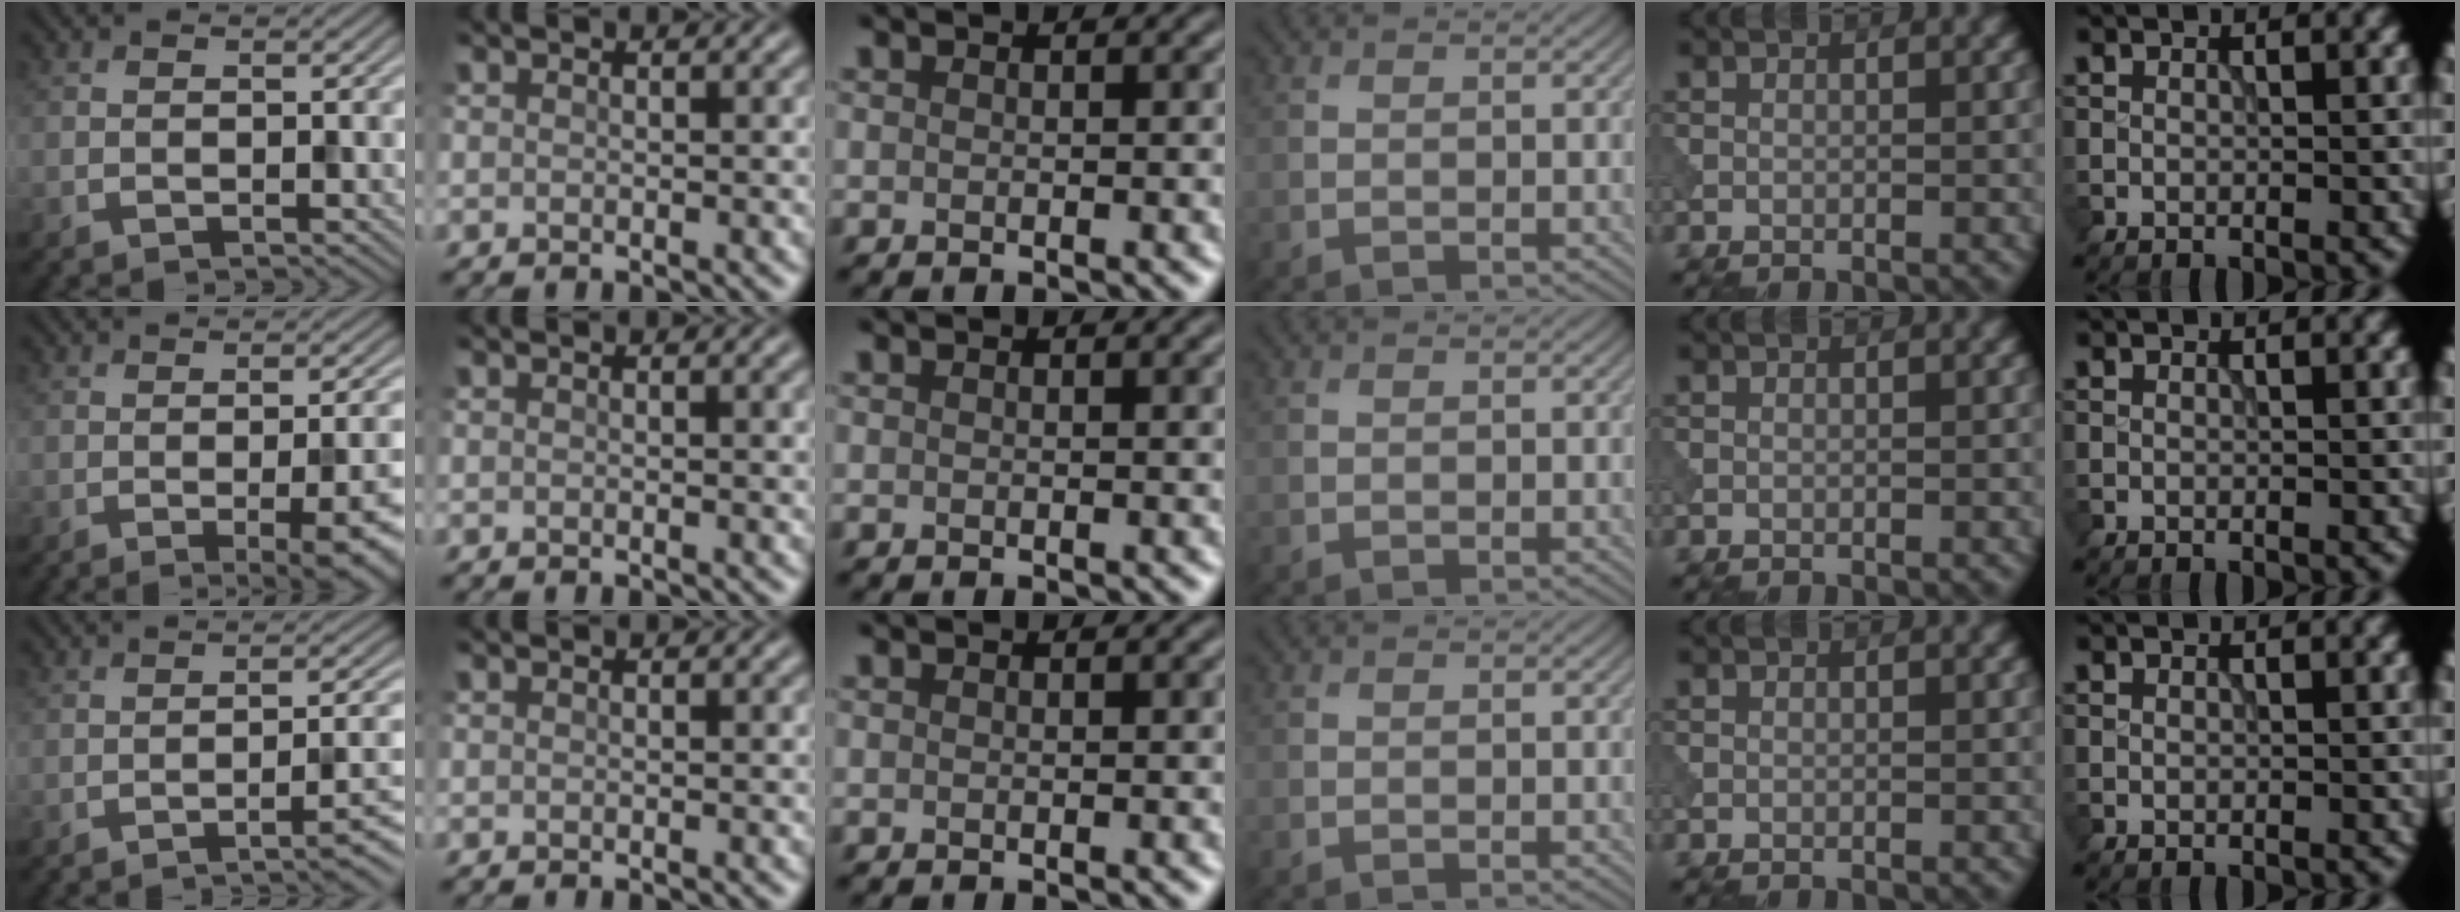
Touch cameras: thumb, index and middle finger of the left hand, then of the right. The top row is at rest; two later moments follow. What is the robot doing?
{"motion": "dispense", "object": "syringe"}